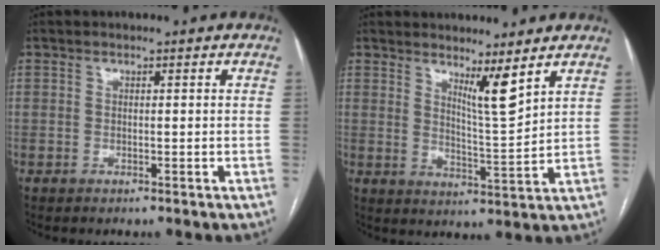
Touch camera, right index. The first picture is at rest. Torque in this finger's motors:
{"motor_torque": [0.06, 0.21, 0.11, 0.02]}